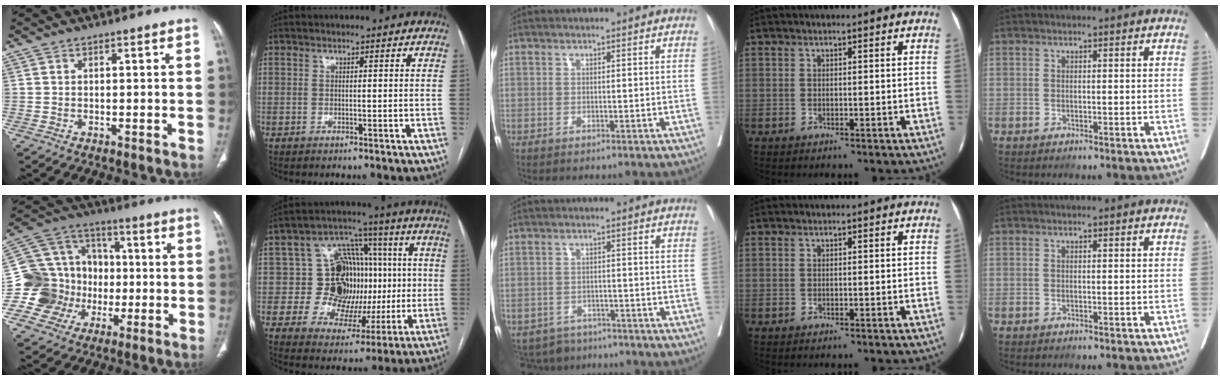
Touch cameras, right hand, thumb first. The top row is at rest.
{"thumb": {"total": 16.6, "force": [-2.4, 15.4, 5.8], "torque": [-0.072, 0.065, -0.033]}, "index": {"total": 14.3, "force": [0.5, 11.3, 8.7], "torque": [-0.104, 0.049, 0.025]}, "middle": {"total": 6.3, "force": [-5.4, 3.2, 0.0], "torque": [0.001, 0.002, -0.078]}}